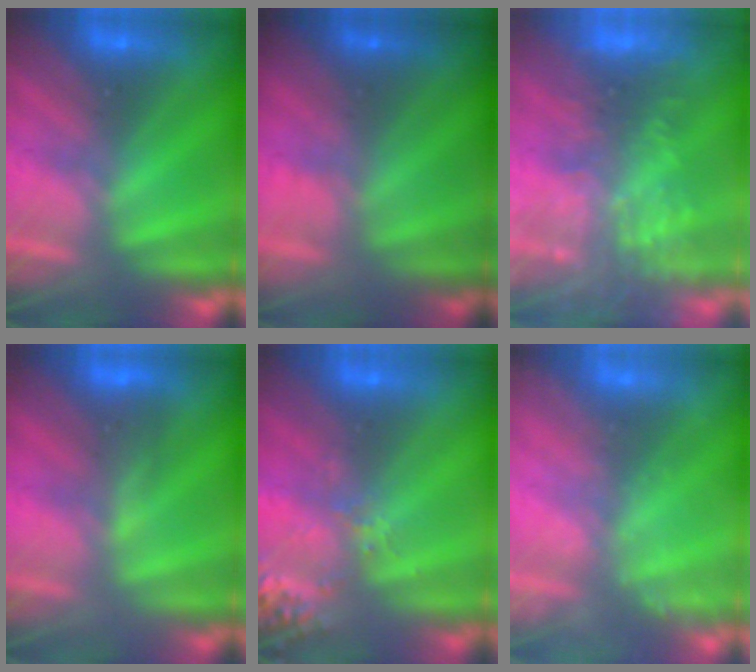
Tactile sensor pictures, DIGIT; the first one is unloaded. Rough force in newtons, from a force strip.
{"total": 1.8}
{"total": 10.8}
{"total": 4.3}
{"total": 2.7}
{"total": 2.5}